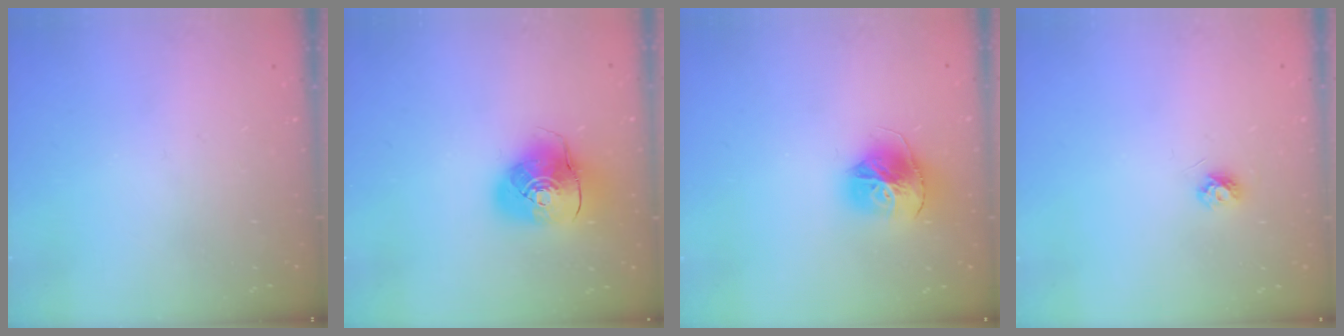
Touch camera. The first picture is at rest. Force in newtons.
{"total": 10.9, "press": 10.7, "slide": 1.8}
{"total": 15.6, "press": 15.5, "slide": 1.6}
{"total": 3.9, "press": 3.8, "slide": 0.7}